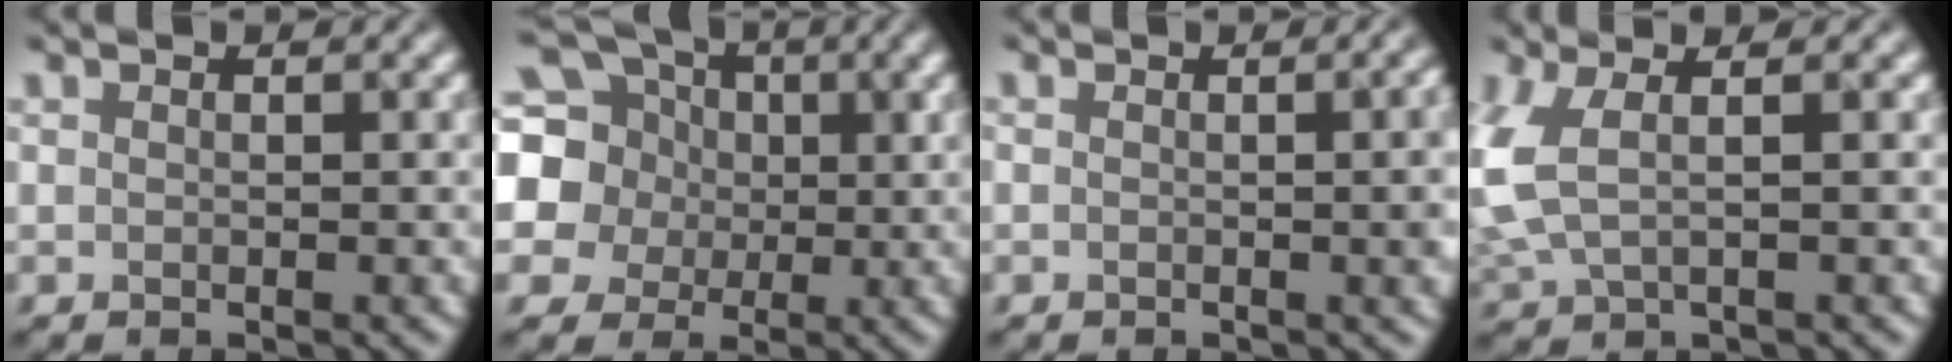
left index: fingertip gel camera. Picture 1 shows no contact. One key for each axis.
{"total": 10.7, "fx": 1.8, "fy": 9.5, "fz": 4.6, "tx": -0.127, "ty": 0.027, "tz": 0.024}
{"total": 6.3, "fx": 0.2, "fy": 3.0, "fz": 5.5, "tx": -0.008, "ty": 0.043, "tz": -0.017}
{"total": 4.3, "fx": 0.1, "fy": 1.9, "fz": 3.9, "tx": -0.113, "ty": 0.004, "tz": 0.013}